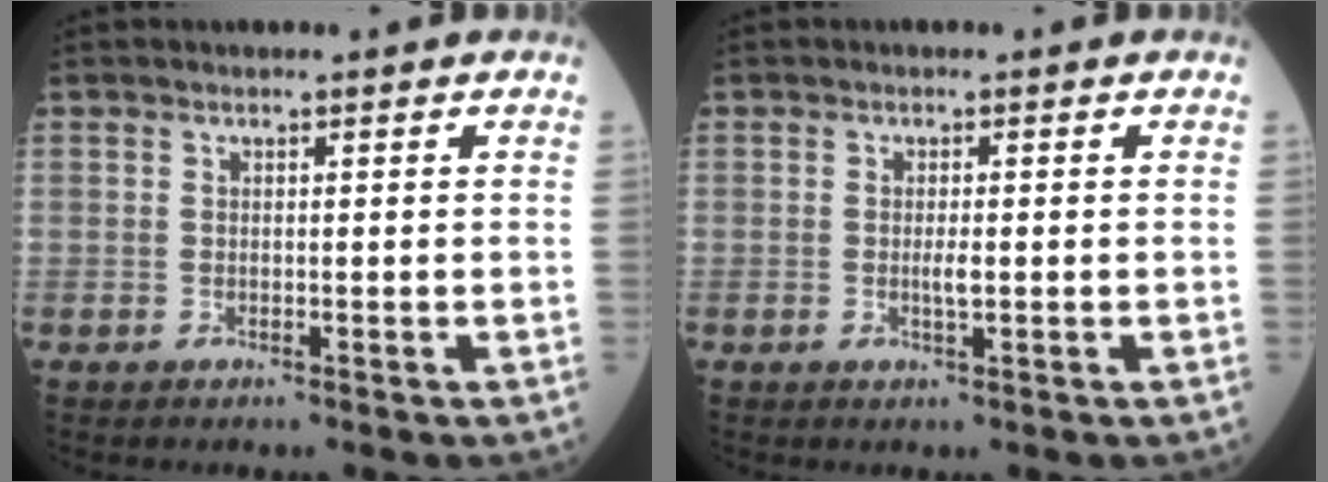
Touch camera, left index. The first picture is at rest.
{"total": 1.6, "force": [-0.4, 0.2, 1.5], "torque": [-0.029, -0.005, -0.007]}